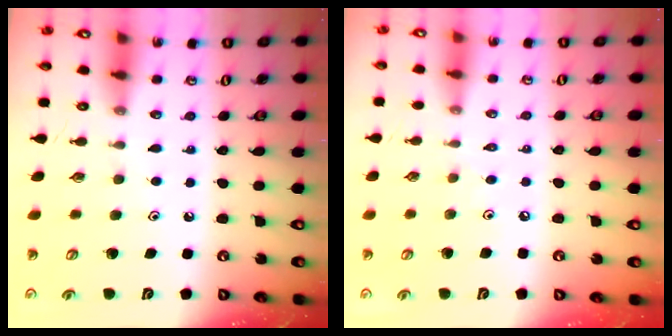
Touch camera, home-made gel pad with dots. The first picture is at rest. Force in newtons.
{"total": 2.3, "press": 2.3, "slide": 0.5}